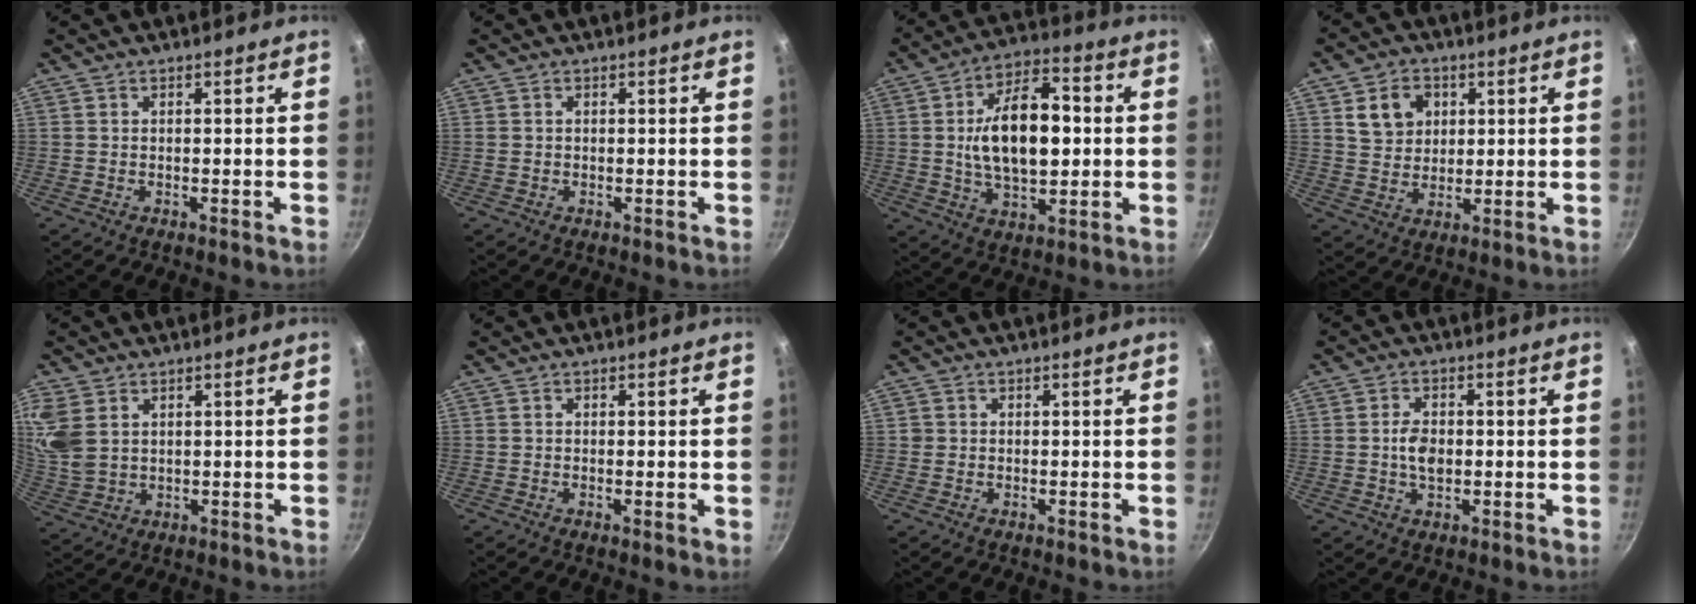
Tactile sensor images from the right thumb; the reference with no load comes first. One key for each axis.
{"total": 0.5, "fx": 0.0, "fy": 0.4, "fz": 0.3, "tx": -0.003, "ty": 0.002, "tz": 0.001}
{"total": 16.7, "fx": 1.1, "fy": 8.9, "fz": 14.1, "tx": -0.213, "ty": 0.012, "tz": 0.016}
{"total": 8.1, "fx": 2.9, "fy": 6.4, "fz": 3.8, "tx": -0.035, "ty": -0.010, "tz": 0.055}
{"total": 8.5, "fx": 2.7, "fy": 5.8, "fz": 5.6, "tx": -0.137, "ty": -0.003, "tz": 0.067}
{"total": 1.0, "fx": 0.0, "fy": 0.2, "fz": 1.0, "tx": -0.018, "ty": -0.004, "tz": -0.003}
{"total": 0.8, "fx": 0.0, "fy": 0.8, "fz": 0.1, "tx": 0.003, "ty": 0.003, "tz": 0.000}
{"total": 4.4, "fx": -0.2, "fy": 2.7, "fz": 3.5, "tx": -0.057, "ty": 0.002, "tz": -0.004}